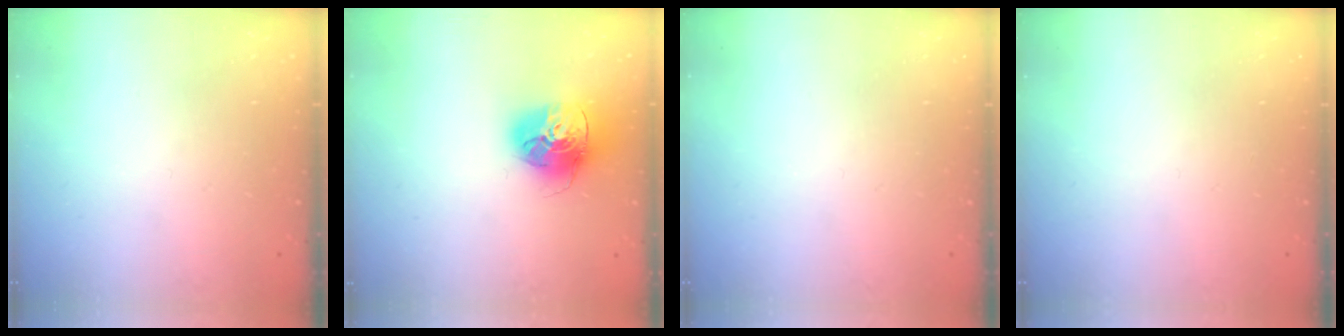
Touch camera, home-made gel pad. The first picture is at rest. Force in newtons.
{"total": 16.6, "press": 16.6, "slide": 1.6}
{"total": 0.0}
{"total": 0.0}